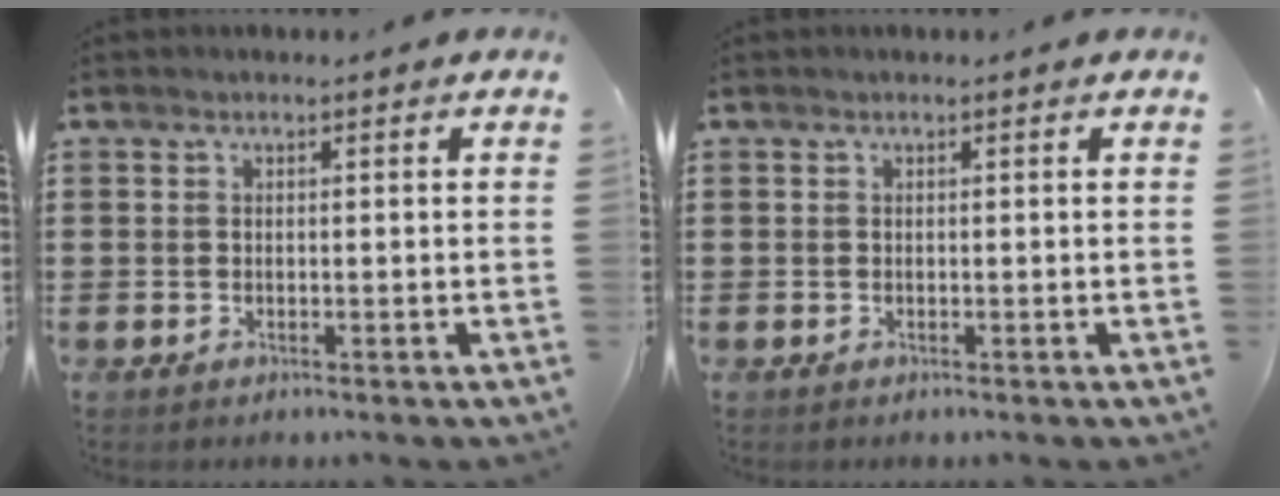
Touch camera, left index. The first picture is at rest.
{"total": 0.0}